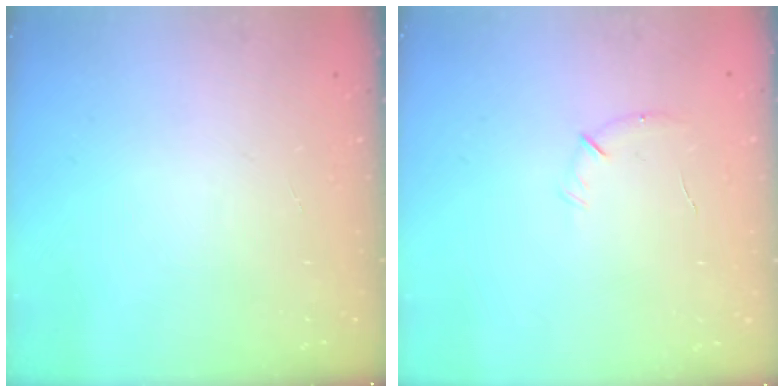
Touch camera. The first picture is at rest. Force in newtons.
{"total": 5.7, "press": 5.5, "slide": 1.4}